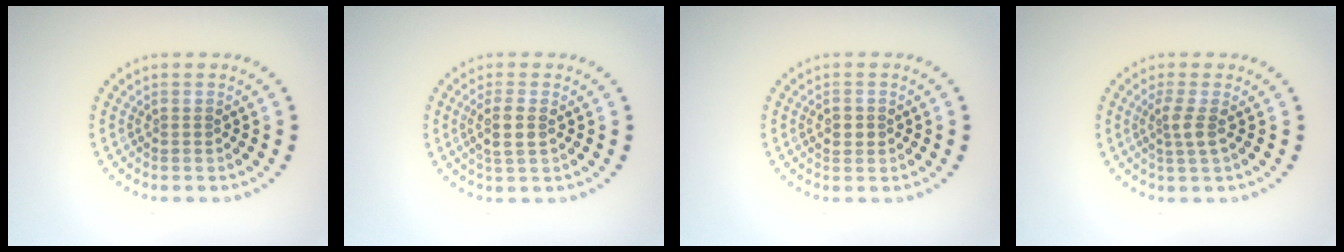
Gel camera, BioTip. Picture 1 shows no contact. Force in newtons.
{"total": 2.3, "press": 2.0, "slide": 1.0}
{"total": 1.8, "press": 1.7, "slide": 0.2}
{"total": 1.9, "press": 1.5, "slide": 1.1}